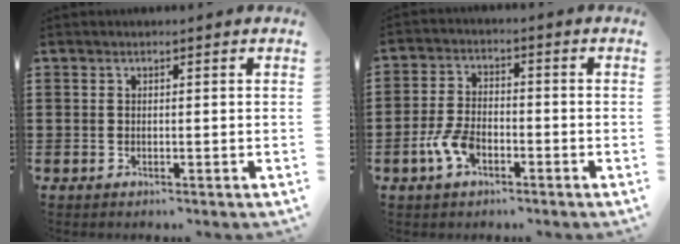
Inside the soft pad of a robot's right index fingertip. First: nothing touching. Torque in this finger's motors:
{"motor_torque": [1.01, 1.13, 0.40, 0.02]}